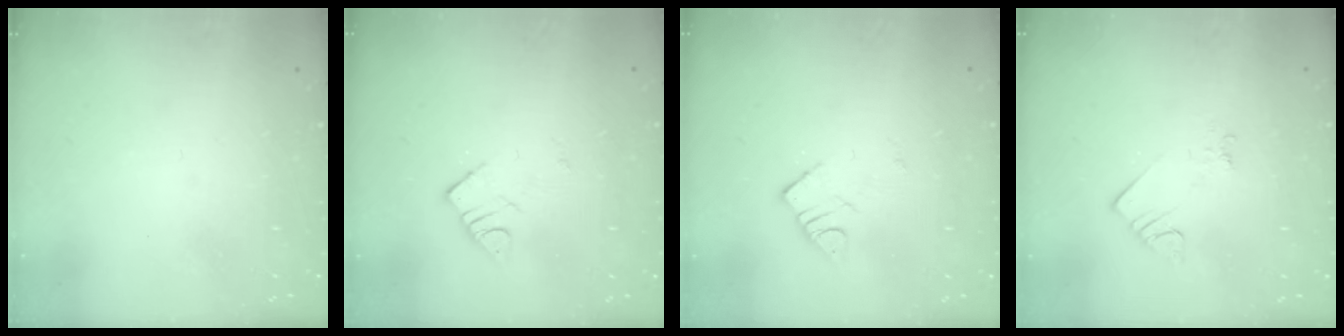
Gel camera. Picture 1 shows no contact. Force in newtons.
{"total": 3.3, "press": 3.3, "slide": 0.2}
{"total": 3.3, "press": 3.3, "slide": 0.2}
{"total": 2.1, "press": 2.0, "slide": 0.5}